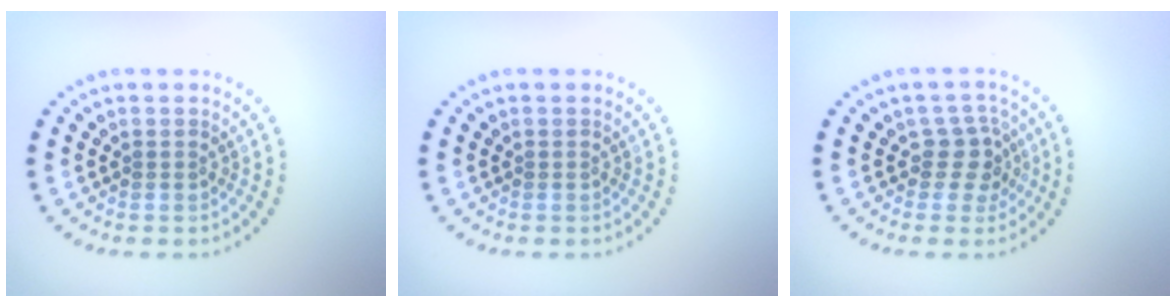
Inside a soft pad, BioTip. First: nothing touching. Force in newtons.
{"total": 0.0}
{"total": 2.6, "press": 2.1, "slide": 1.6}